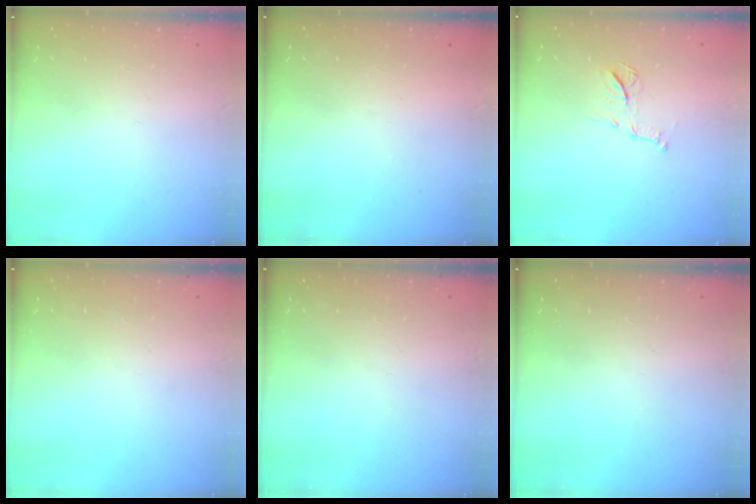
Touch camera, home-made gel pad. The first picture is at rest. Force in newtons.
{"total": 1.5, "press": 1.5, "slide": 0.1}
{"total": 9.0, "press": 9.0, "slide": 0.2}
{"total": 0.0}
{"total": 0.0}
{"total": 0.0}